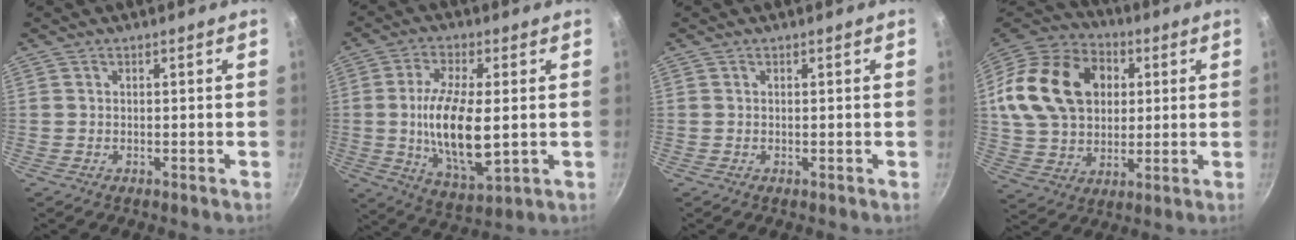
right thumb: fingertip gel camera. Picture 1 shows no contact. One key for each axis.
{"total": 15.1, "fx": -0.2, "fy": 5.8, "fz": 13.9, "tx": -0.260, "ty": -0.011, "tz": 0.000}
{"total": 0.0}
{"total": 23.1, "fx": 4.8, "fy": 17.3, "fz": 14.4, "tx": -0.238, "ty": 0.017, "tz": 0.084}